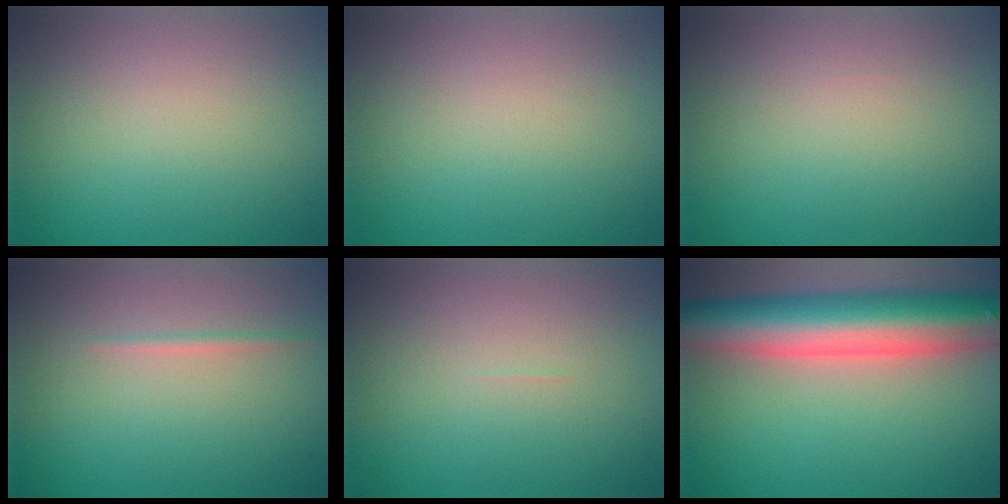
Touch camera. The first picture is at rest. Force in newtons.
{"total": 0.0}
{"total": 0.0}
{"total": 0.8, "press": 0.7, "slide": 0.1}
{"total": 0.0}
{"total": 11.2, "press": 11.1, "slide": 0.6}